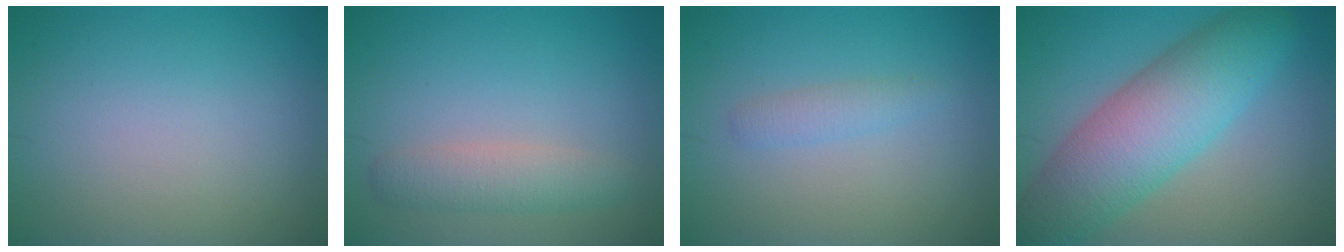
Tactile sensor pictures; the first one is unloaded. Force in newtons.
{"total": 2.7, "press": 2.7, "slide": 0.1}
{"total": 1.3, "press": 1.3, "slide": 0.0}
{"total": 8.7, "press": 8.7, "slide": 0.2}